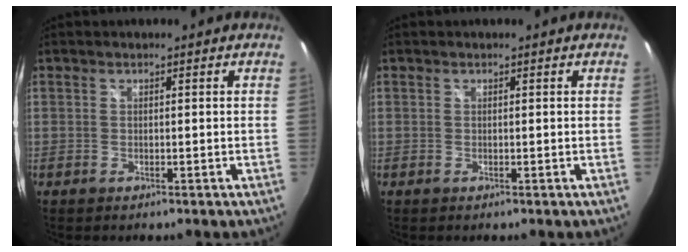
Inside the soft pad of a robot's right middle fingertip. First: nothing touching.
{"total": 0.0}